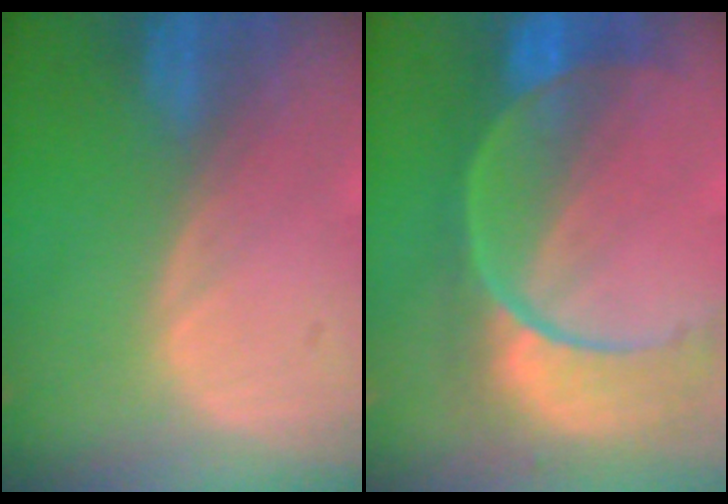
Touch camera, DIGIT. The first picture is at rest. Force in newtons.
{"total": 11.2, "press": 9.3, "slide": 6.1}